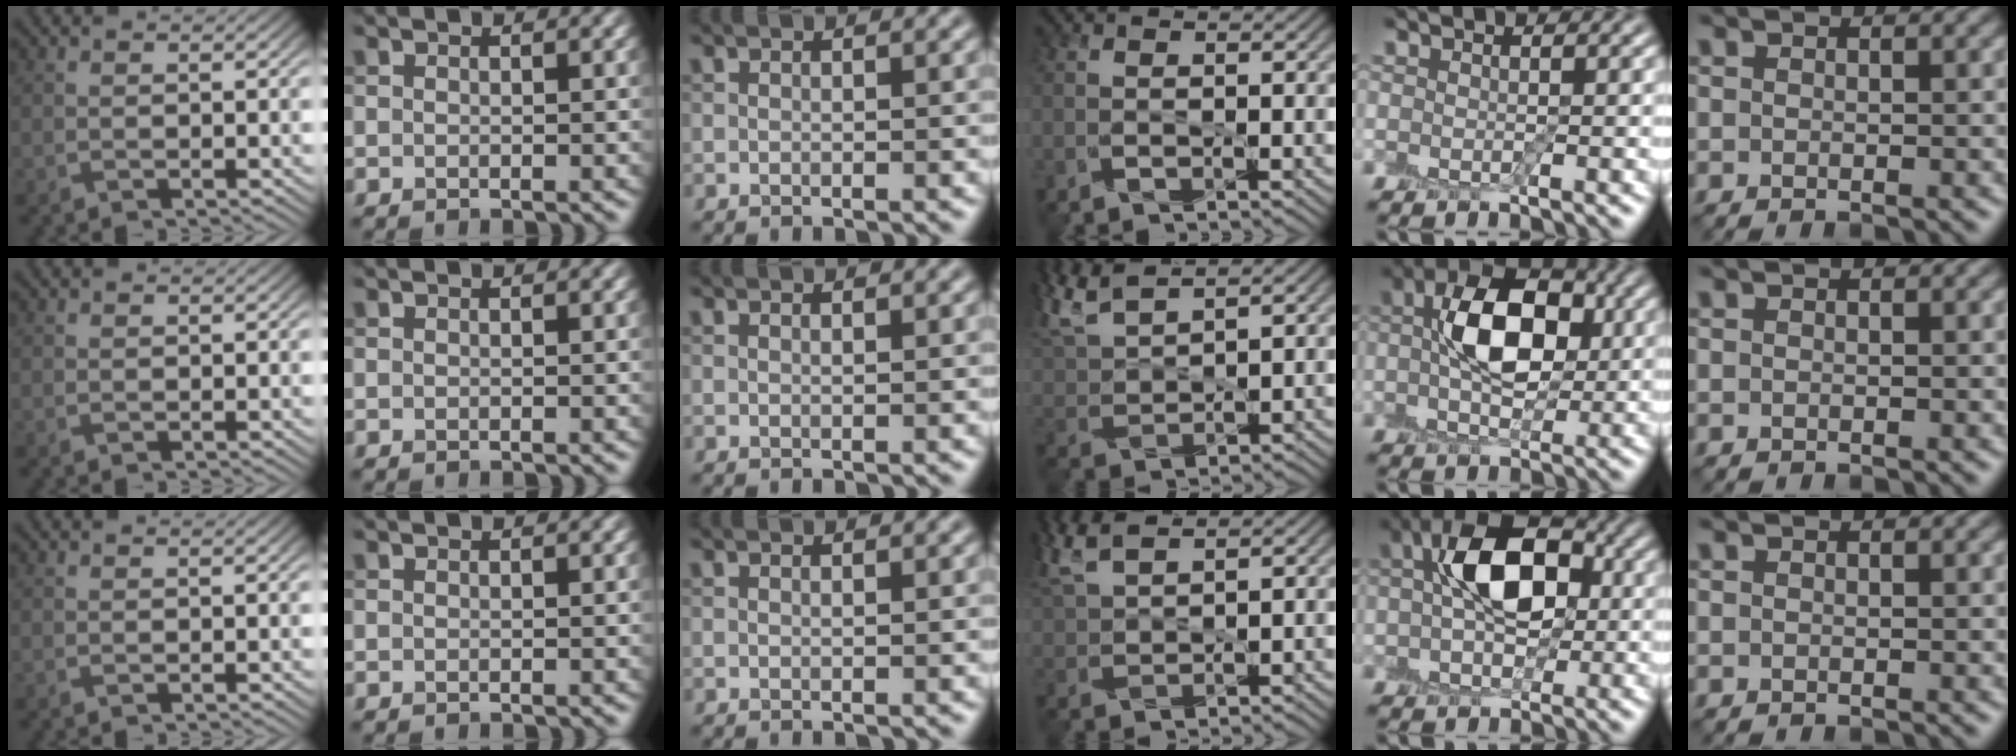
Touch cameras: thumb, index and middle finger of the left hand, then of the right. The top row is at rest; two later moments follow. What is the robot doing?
{"motion": "peel", "object": "shipping label"}